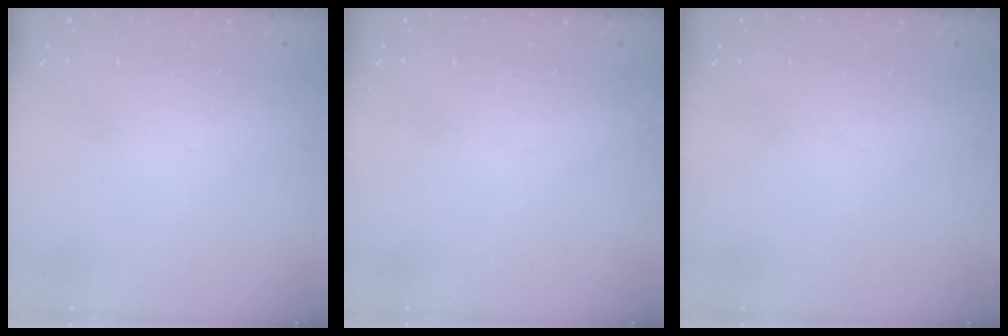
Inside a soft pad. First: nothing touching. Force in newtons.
{"total": 0.0}
{"total": 0.0}